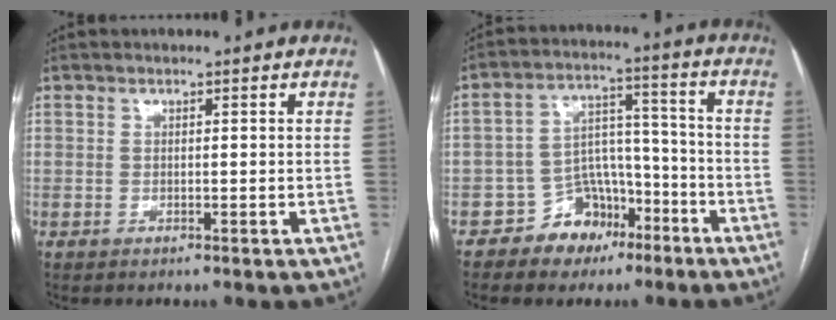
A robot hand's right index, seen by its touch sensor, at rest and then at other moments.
{"total": 8.6, "force": [-5.2, 6.2, 2.9], "torque": [-0.045, 0.031, -0.077]}